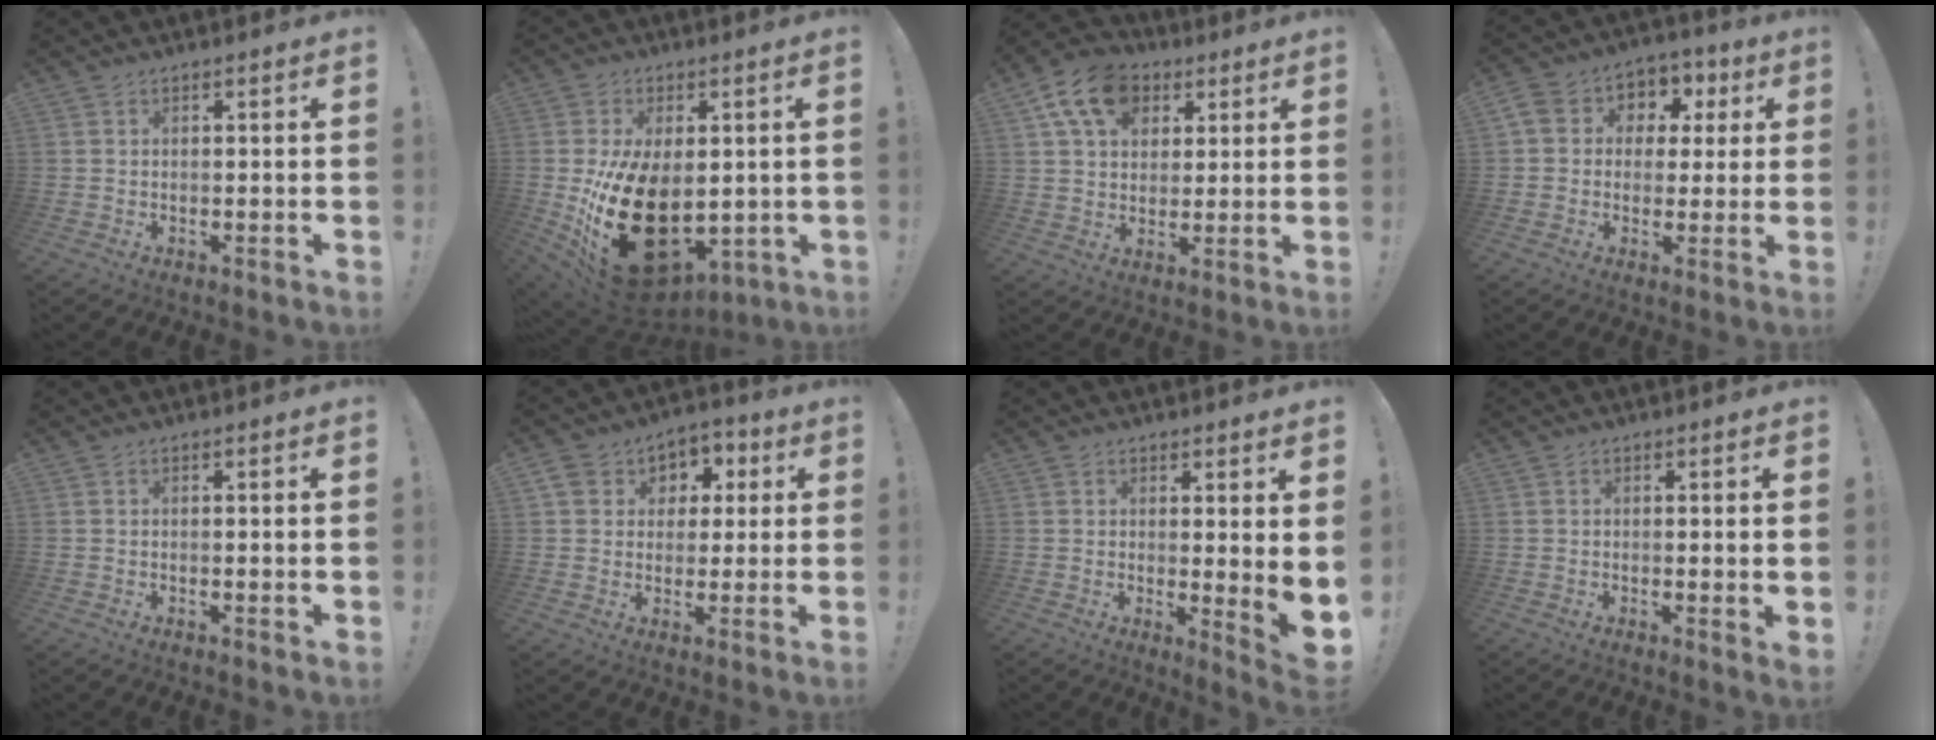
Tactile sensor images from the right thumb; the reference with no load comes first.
{"total": 26.5, "force": [-4.3, 16.8, 20.0], "torque": [-0.365, 0.008, -0.042]}
{"total": 14.5, "force": [6.7, 10.3, 7.7], "torque": [-0.121, -0.022, 0.128]}
{"total": 8.5, "force": [-0.1, 8.0, 3.1], "torque": [-0.038, 0.012, 0.005]}
{"total": 0.8, "force": [0.2, -0.2, 0.8], "torque": [-0.011, -0.002, 0.001]}
{"total": 8.4, "force": [1.6, 7.8, 2.7], "torque": [-0.039, 0.004, 0.035]}
{"total": 5.0, "force": [1.5, 0.3, 4.8], "torque": [-0.049, -0.036, 0.028]}
{"total": 1.9, "force": [0.6, -0.2, 1.8], "torque": [-0.020, -0.007, 0.008]}